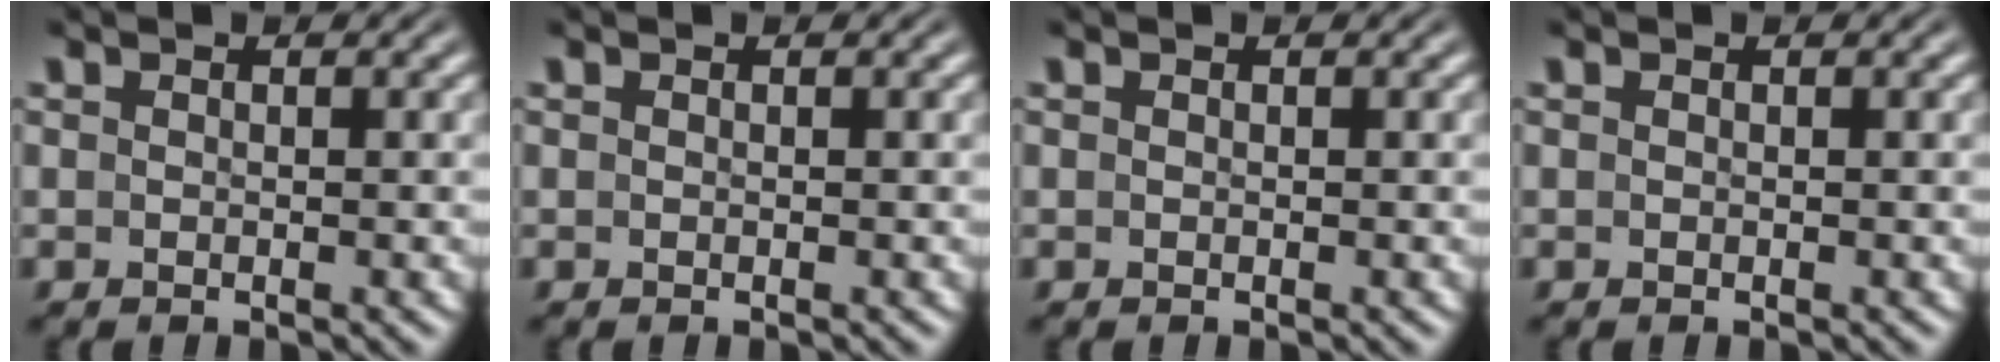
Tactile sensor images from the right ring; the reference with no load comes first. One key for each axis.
{"total": 0.0}
{"total": 0.0}
{"total": 0.0}